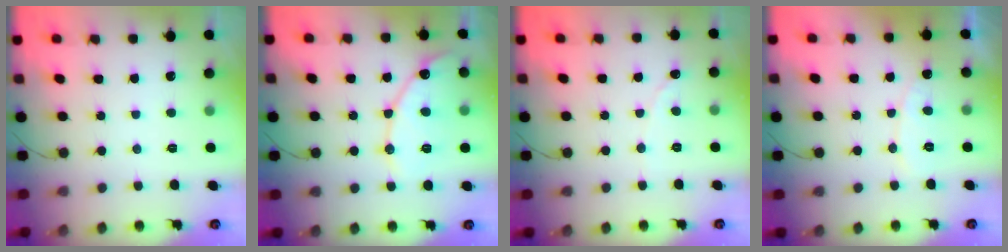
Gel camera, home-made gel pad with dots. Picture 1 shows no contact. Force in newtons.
{"total": 12.7, "press": 12.7, "slide": 1.1}
{"total": 0.0}
{"total": 5.9, "press": 5.9, "slide": 0.4}